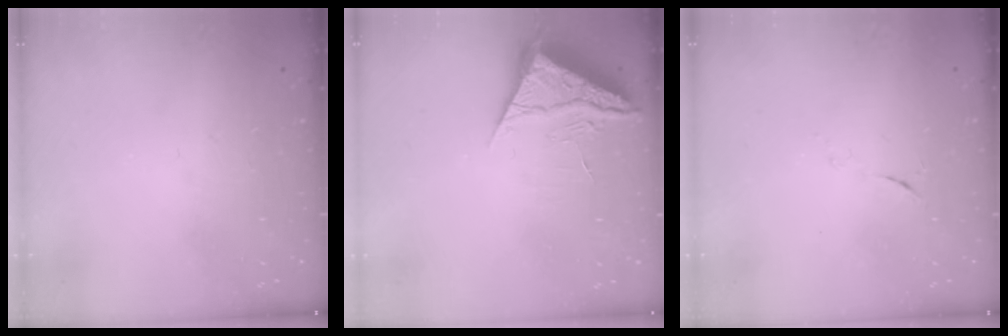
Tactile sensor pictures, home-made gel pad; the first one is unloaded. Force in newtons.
{"total": 6.3, "press": 6.3, "slide": 0.9}
{"total": 5.2, "press": 5.1, "slide": 1.2}